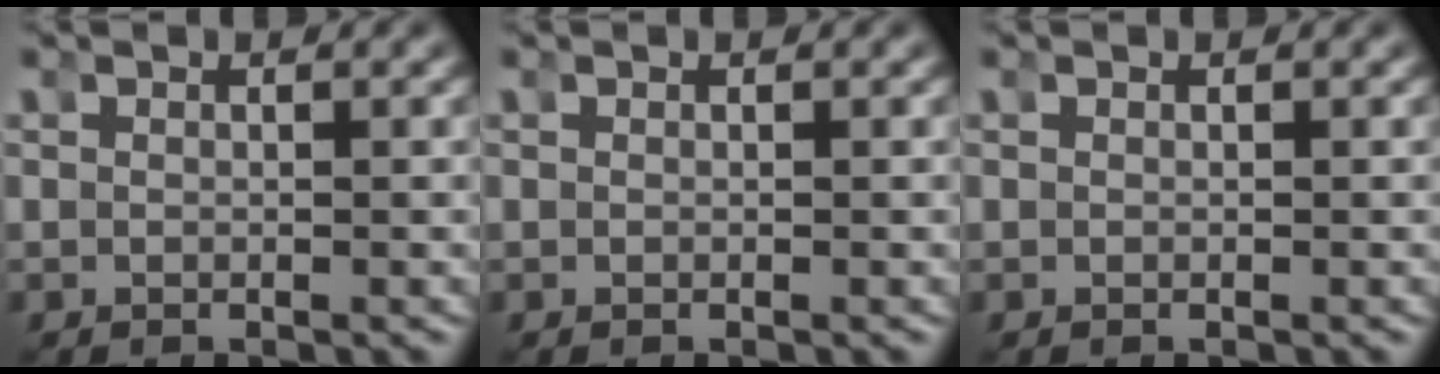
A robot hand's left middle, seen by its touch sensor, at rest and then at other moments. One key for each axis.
{"total": 0.0}
{"total": 0.0}